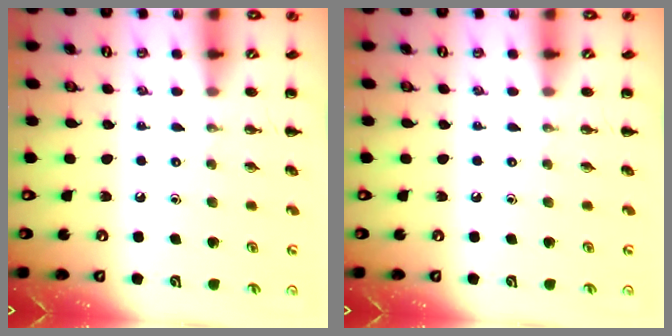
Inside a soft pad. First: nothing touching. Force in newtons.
{"total": 0.0}